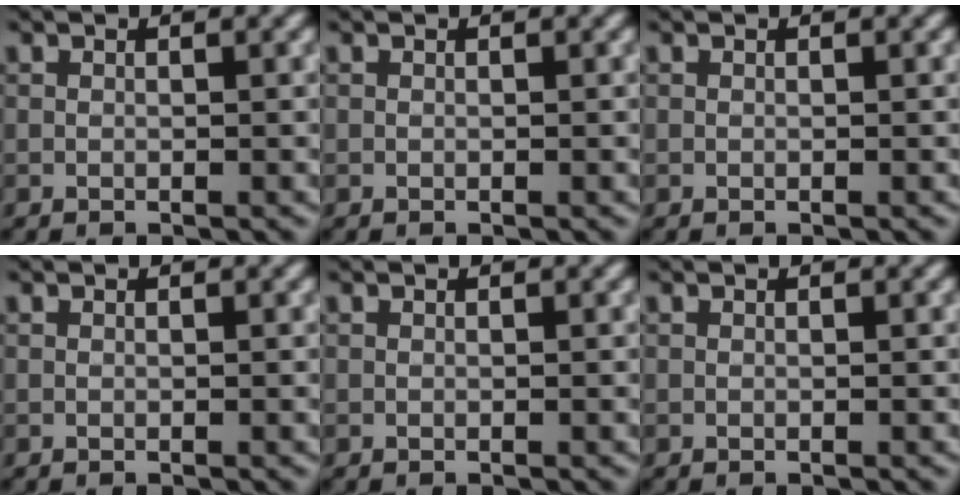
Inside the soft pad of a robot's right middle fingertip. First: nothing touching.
{"total": 0.0}
{"total": 0.0}
{"total": 0.0}
{"total": 0.0}
{"total": 0.0}